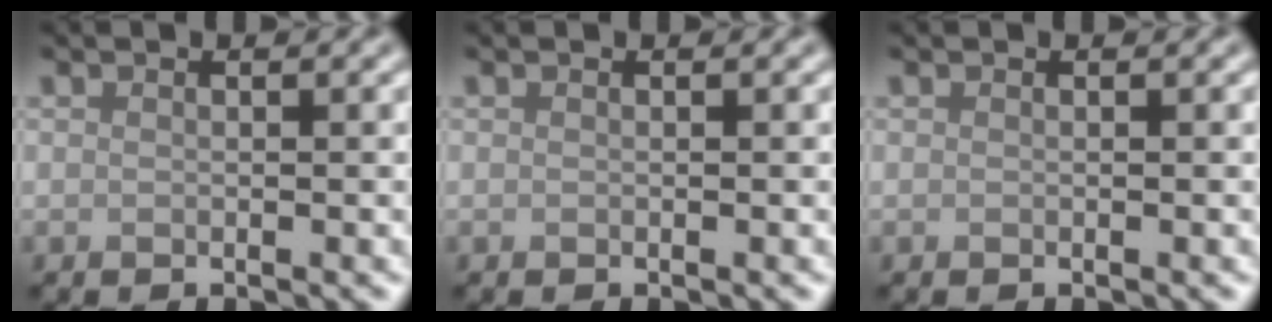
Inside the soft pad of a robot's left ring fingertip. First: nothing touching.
{"total": 0.0}
{"total": 0.0}